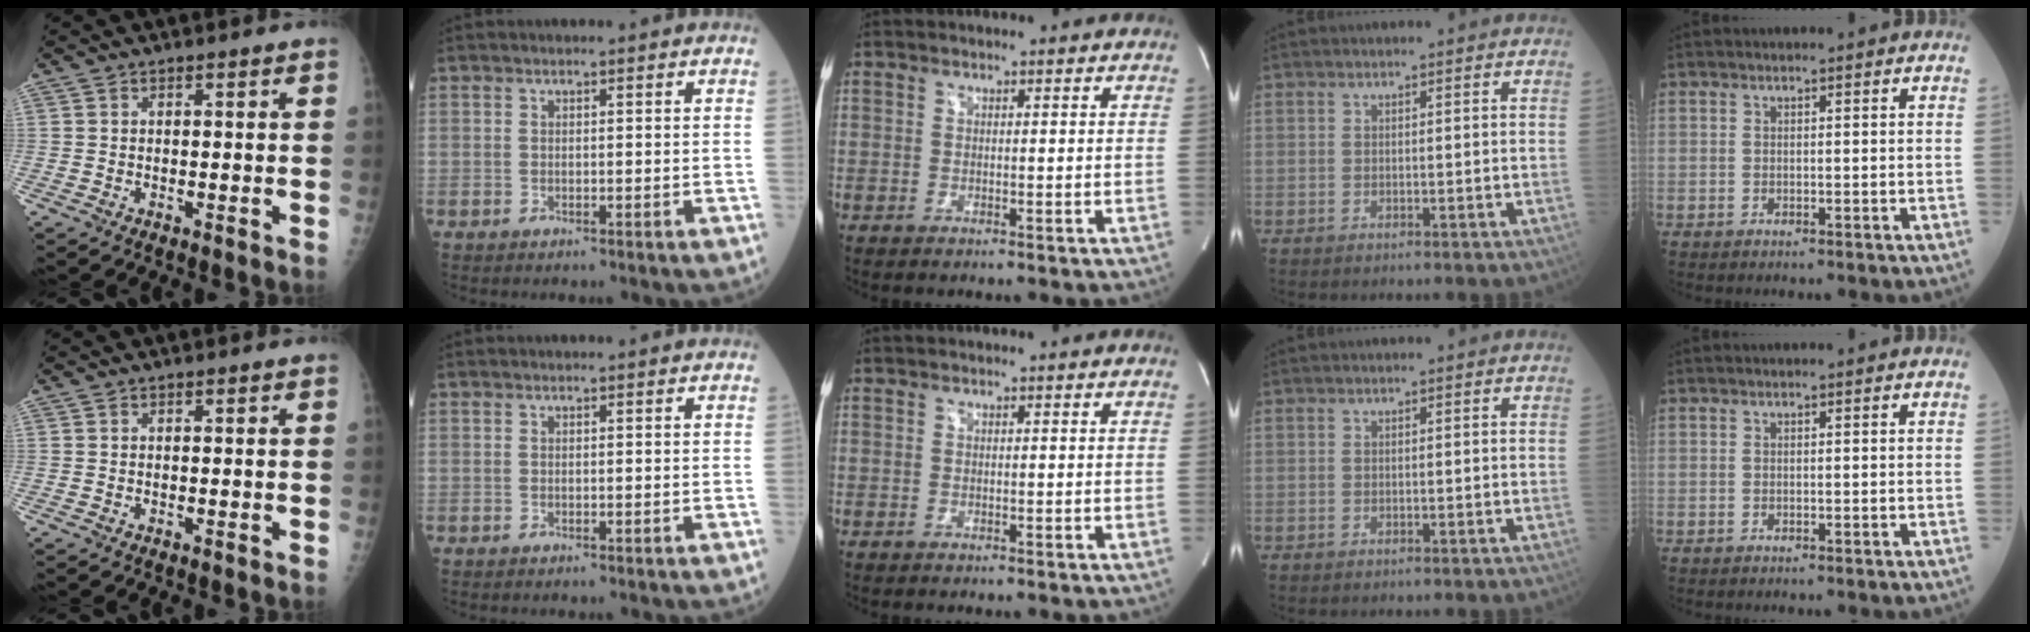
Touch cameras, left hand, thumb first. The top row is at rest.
{}